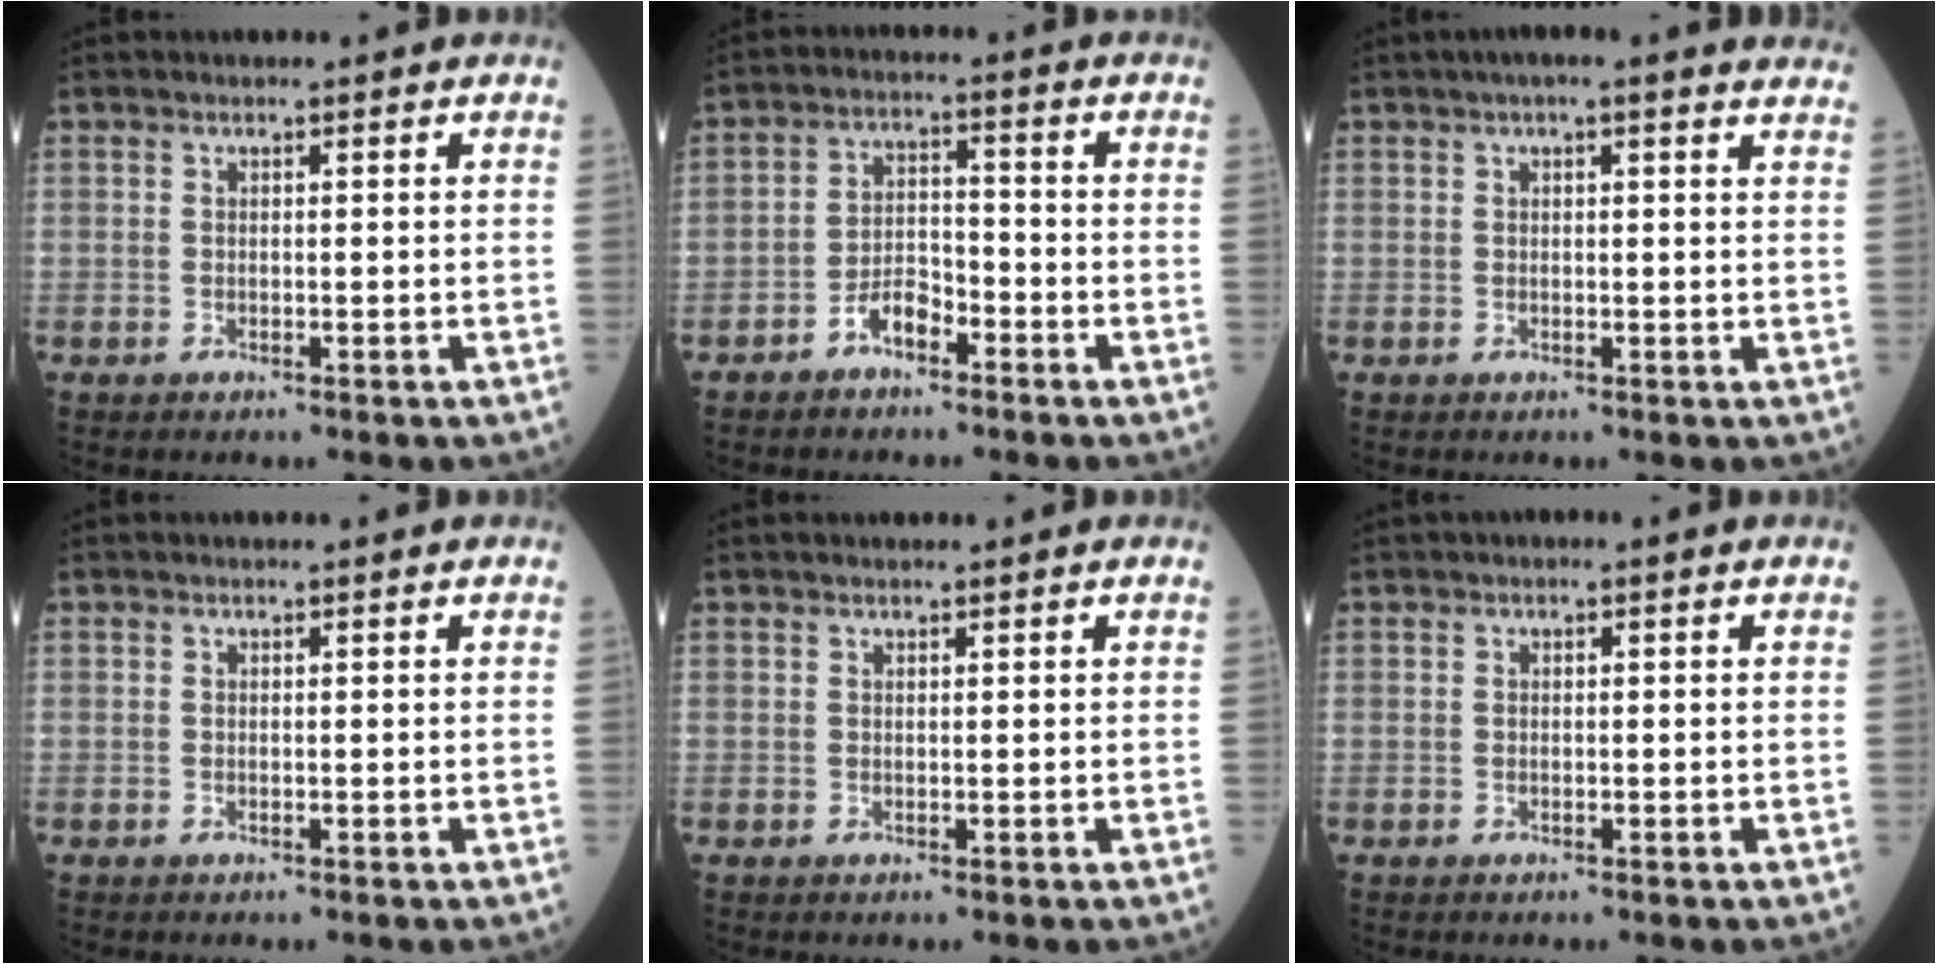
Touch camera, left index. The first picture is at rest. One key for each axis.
{"total": 4.4, "fx": -3.0, "fy": 1.9, "fz": 2.6, "tx": -0.050, "ty": 0.010, "tz": -0.059}
{"total": 7.9, "fx": 6.1, "fy": 1.3, "fz": 4.8, "tx": -0.061, "ty": 0.022, "tz": 0.059}
{"total": 0.0}
{"total": 0.6, "fx": 0.6, "fy": 0.1, "fz": 0.2, "tx": -0.005, "ty": 0.008, "tz": 0.011}
{"total": 0.0}